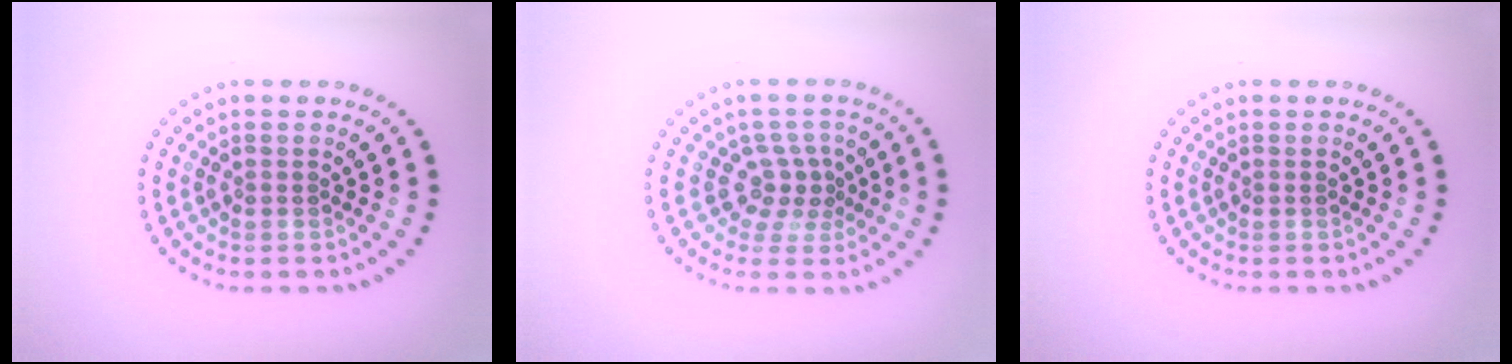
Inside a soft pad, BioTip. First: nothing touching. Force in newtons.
{"total": 2.6, "press": 1.8, "slide": 1.9}
{"total": 0.0}